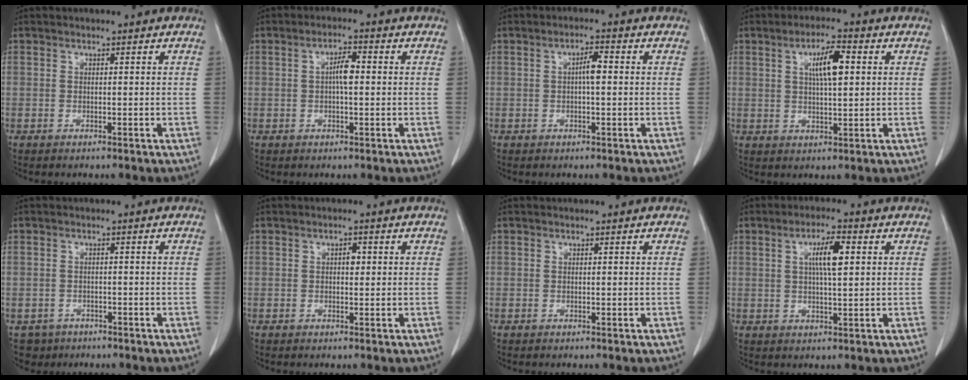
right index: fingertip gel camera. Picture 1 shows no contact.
{"total": 3.4, "force": [0.2, 0.8, 3.3], "torque": [-0.058, 0.008, 0.001]}
{"total": 2.8, "force": [0.1, 0.5, 2.7], "torque": [-0.048, 0.005, 0.001]}
{"total": 6.3, "force": [1.8, 1.3, 5.9], "torque": [-0.104, 0.006, 0.031]}
{"total": 3.6, "force": [-2.3, 2.8, -0.1], "torque": [0.003, 0.006, -0.035]}
{"total": 1.4, "force": [0.2, 0.7, 1.2], "torque": [-0.016, 0.003, 0.002]}
{"total": 0.0}
{"total": 5.7, "force": [1.5, 0.9, 5.4], "torque": [-0.096, 0.005, 0.027]}